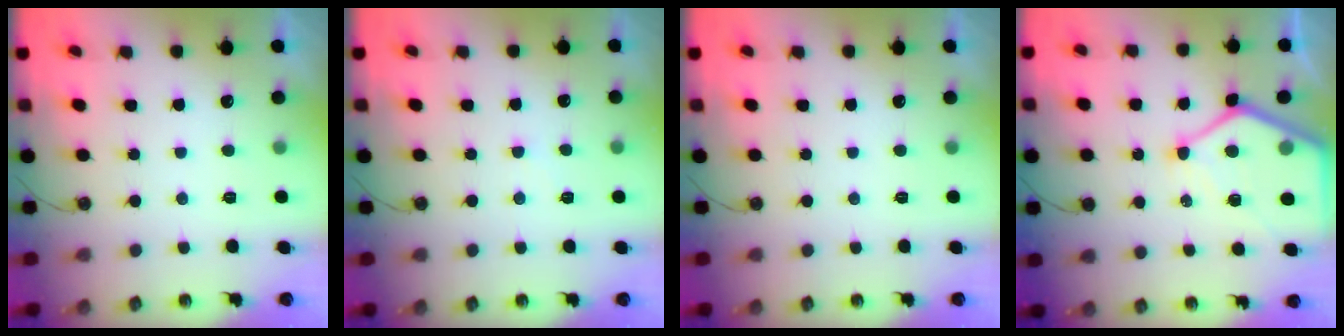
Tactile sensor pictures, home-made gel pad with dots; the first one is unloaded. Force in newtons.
{"total": 4.2, "press": 4.2, "slide": 0.7}
{"total": 0.0}
{"total": 13.7, "press": 13.6, "slide": 1.5}